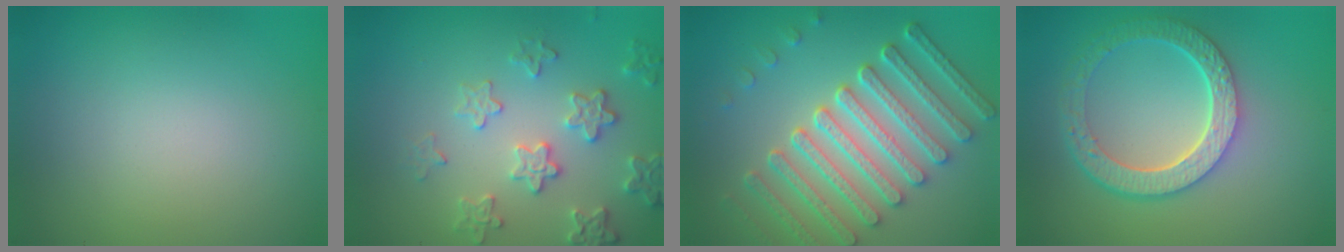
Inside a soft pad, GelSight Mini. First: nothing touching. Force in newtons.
{"total": 3.4, "press": 3.4, "slide": 0.2}
{"total": 7.8, "press": 6.0, "slide": 5.0}
{"total": 6.1, "press": 4.5, "slide": 4.0}